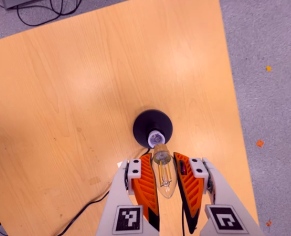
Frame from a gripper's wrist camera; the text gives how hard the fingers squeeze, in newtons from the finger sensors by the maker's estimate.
{"total": 20.4, "left": 22.2, "right": 18.5}